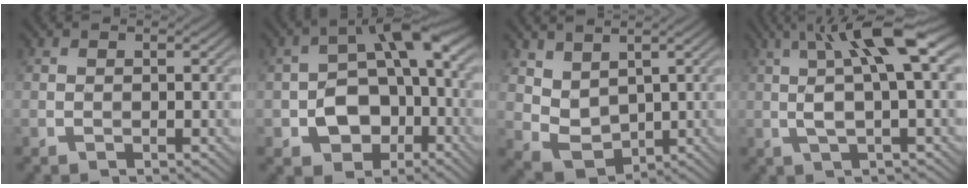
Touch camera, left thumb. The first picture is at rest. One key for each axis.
{"total": 10.1, "fx": -3.1, "fy": 6.8, "fz": 6.9, "tx": -0.110, "ty": -0.007, "tz": -0.060}
{"total": 5.2, "fx": 2.4, "fy": 3.4, "fz": 3.0, "tx": -0.077, "ty": -0.009, "tz": 0.056}
{"total": 10.4, "fx": 2.7, "fy": 2.6, "fz": 9.7, "tx": -0.172, "ty": 0.017, "tz": 0.042}